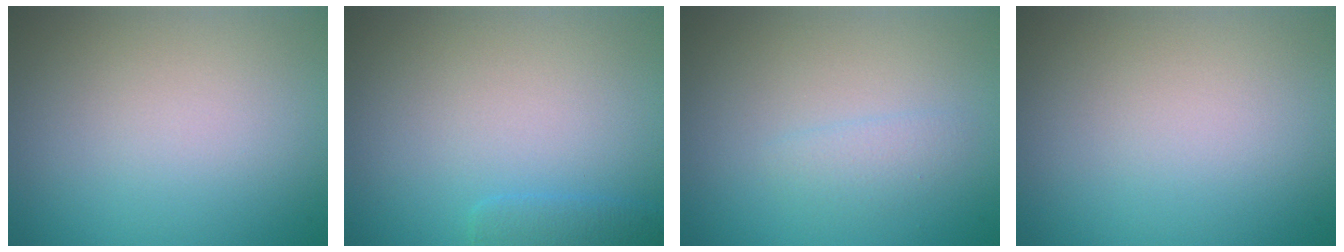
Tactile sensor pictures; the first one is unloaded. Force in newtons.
{"total": 1.4, "press": 1.4, "slide": 0.2}
{"total": 1.1, "press": 1.1, "slide": 0.1}
{"total": 0.0}